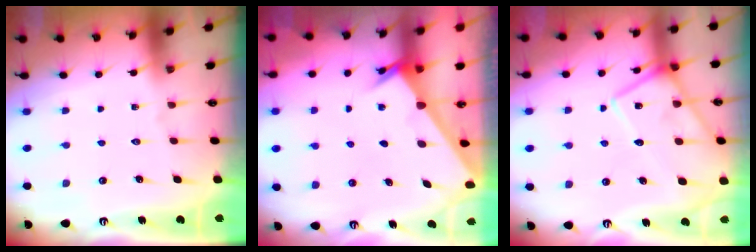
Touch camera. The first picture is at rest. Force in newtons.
{"total": 2.4, "press": 2.4, "slide": 0.3}
{"total": 12.9, "press": 12.9, "slide": 1.0}